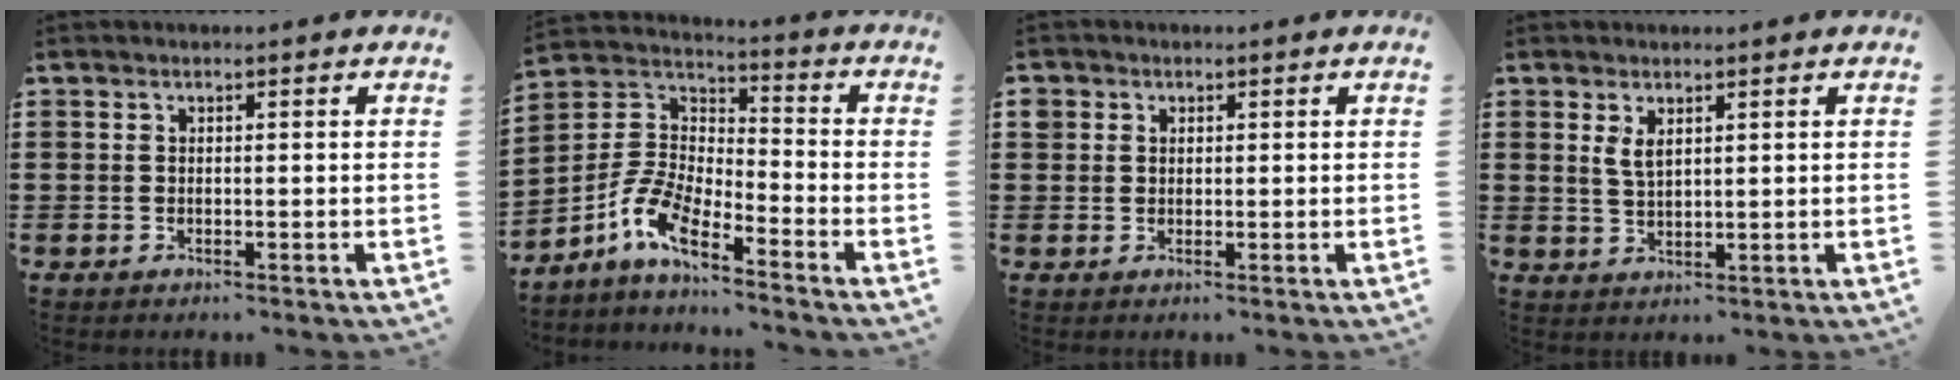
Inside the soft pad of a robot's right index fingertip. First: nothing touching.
{"total": 7.9, "force": [-5.4, 2.7, 5.2], "torque": [-0.139, -0.009, -0.115]}
{"total": 1.5, "force": [0.8, 1.2, 0.1], "torque": [-0.009, 0.006, 0.015]}
{"total": 2.5, "force": [1.3, 1.1, 1.9], "torque": [-0.040, 0.003, 0.024]}